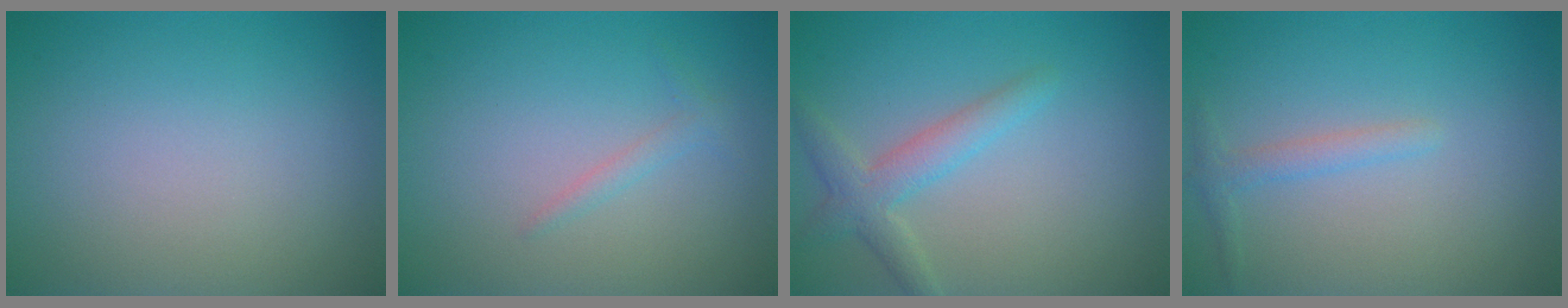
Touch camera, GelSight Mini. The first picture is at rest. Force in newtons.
{"total": 1.0, "press": 1.0, "slide": 0.1}
{"total": 2.9, "press": 2.9, "slide": 0.1}
{"total": 1.4, "press": 1.4, "slide": 0.1}